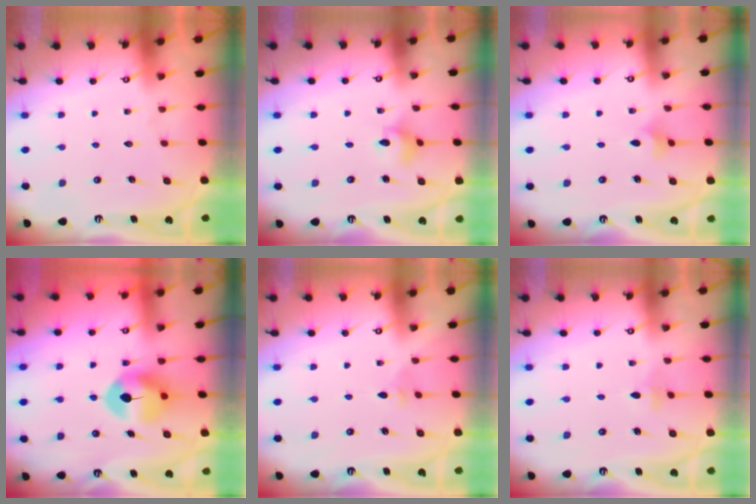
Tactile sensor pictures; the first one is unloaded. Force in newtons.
{"total": 4.4, "press": 4.4, "slide": 0.1}
{"total": 2.9, "press": 2.8, "slide": 0.7}
{"total": 7.4, "press": 7.3, "slide": 1.1}
{"total": 2.0, "press": 2.0, "slide": 0.5}
{"total": 2.8, "press": 2.7, "slide": 0.9}